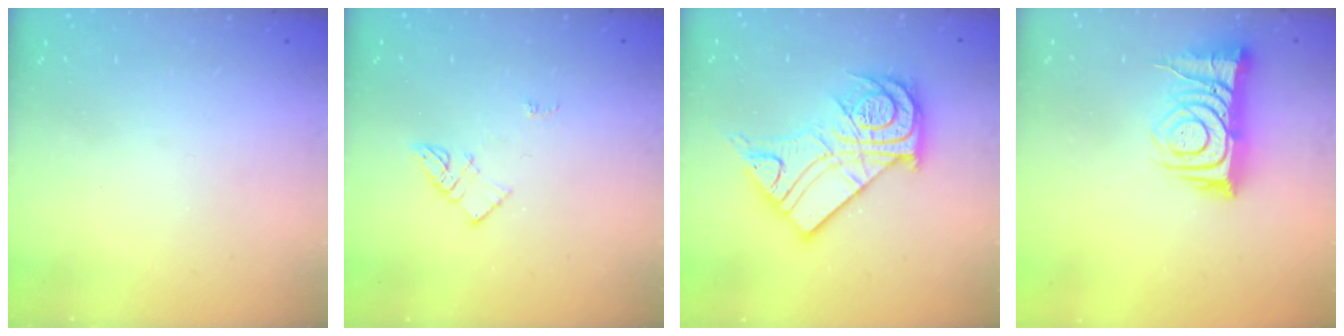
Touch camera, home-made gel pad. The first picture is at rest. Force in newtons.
{"total": 4.9, "press": 4.9, "slide": 0.5}
{"total": 19.6, "press": 19.5, "slide": 1.8}
{"total": 12.2, "press": 12.1, "slide": 1.4}